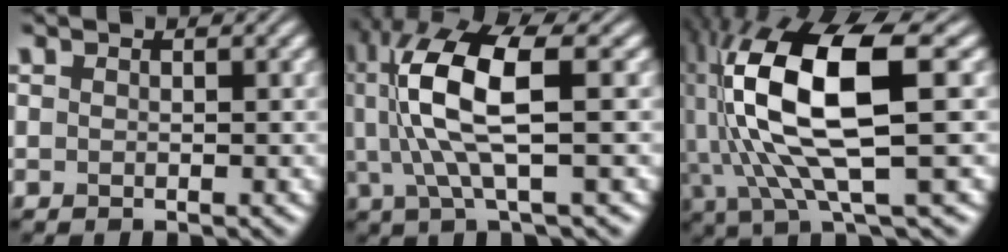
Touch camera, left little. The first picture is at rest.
{"total": 8.8, "force": [1.0, 2.6, 8.4], "torque": [-0.178, 0.004, 0.024]}
{"total": 13.2, "force": [1.3, 4.3, 12.5], "torque": [-0.258, 0.000, 0.028]}